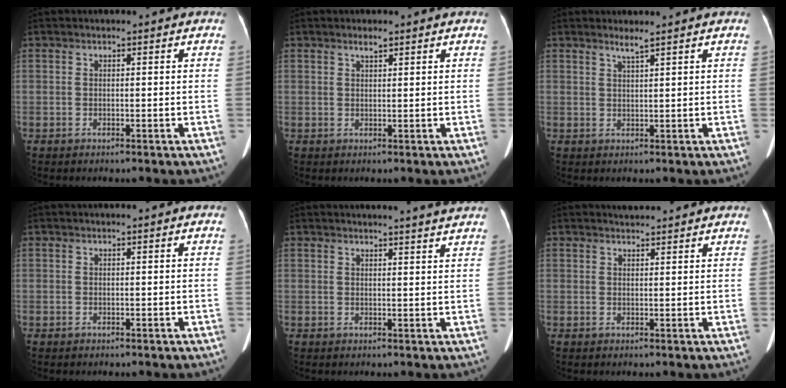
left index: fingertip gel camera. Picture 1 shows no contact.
{"total": 1.2, "force": [0.9, 0.2, 0.7], "torque": [-0.016, 0.003, 0.017]}
{"total": 1.4, "force": [1.1, -0.4, 0.7], "torque": [-0.024, -0.003, 0.025]}
{"total": 0.0}
{"total": 5.9, "force": [5.5, -0.9, 2.1], "torque": [-0.024, 0.002, 0.049]}
{"total": 3.0, "force": [3.0, 0.4, 0.5], "torque": [-0.013, 0.020, 0.039]}